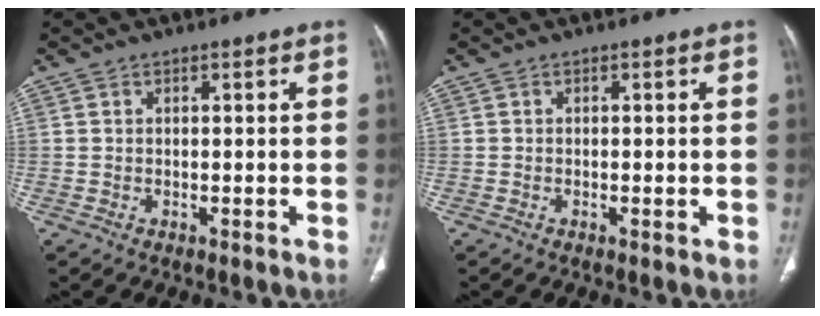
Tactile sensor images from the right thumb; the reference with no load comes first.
{"total": 1.0, "force": [-0.3, 0.4, 0.9], "torque": [-0.011, -0.001, -0.004]}